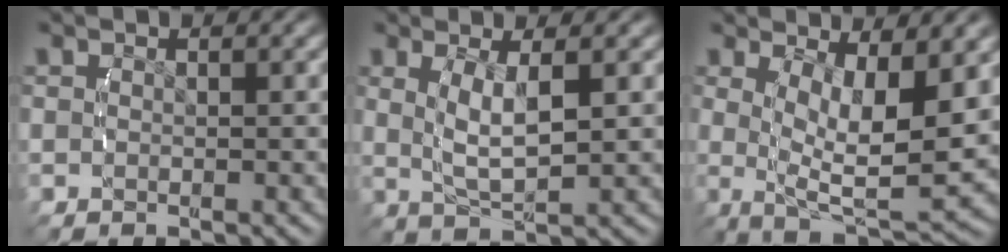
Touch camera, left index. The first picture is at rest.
{"total": 4.5, "force": [0.2, 2.0, 4.0], "torque": [-0.082, -0.007, 0.005]}
{"total": 8.7, "force": [-0.5, 4.3, 7.5], "torque": [-0.128, -0.034, -0.003]}